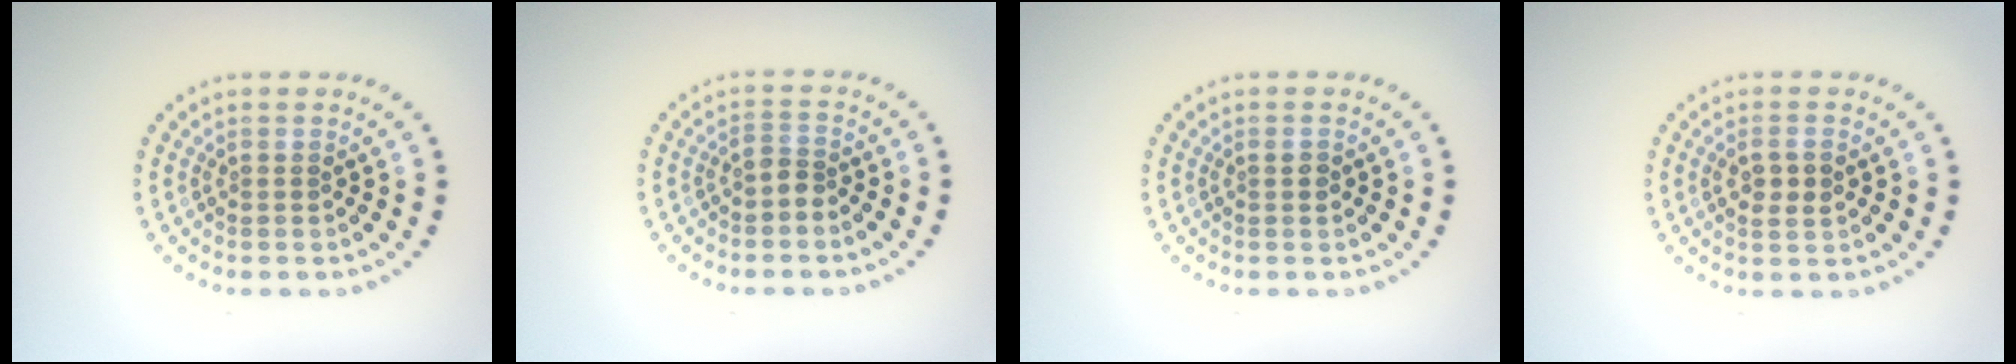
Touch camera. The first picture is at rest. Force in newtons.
{"total": 1.5, "press": 1.2, "slide": 0.9}
{"total": 0.9, "press": 0.8, "slide": 0.1}
{"total": 2.1, "press": 2.0, "slide": 0.4}